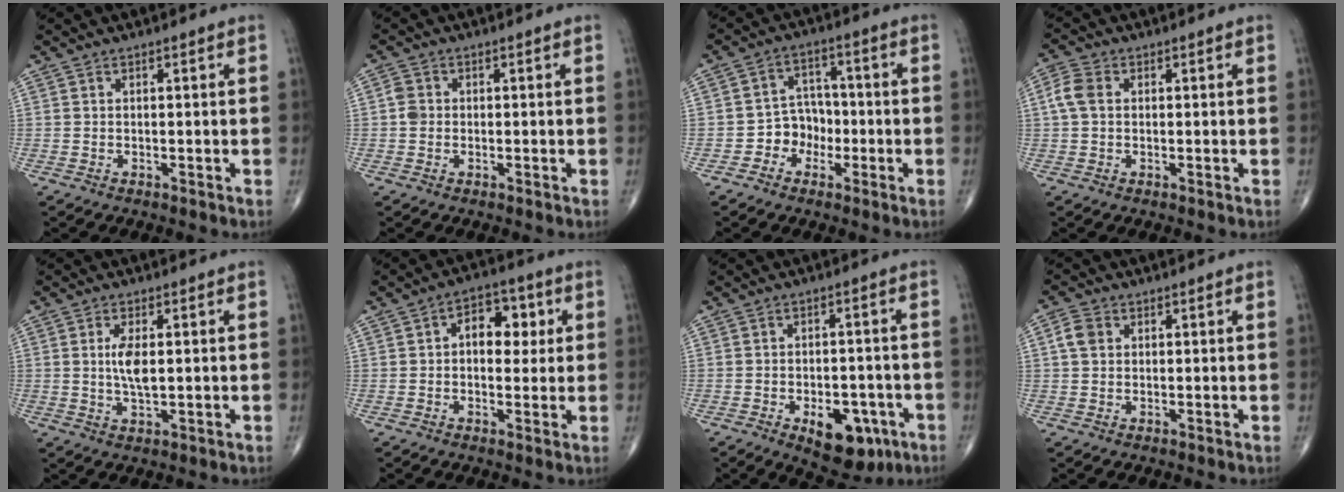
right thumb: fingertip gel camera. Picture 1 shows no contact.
{"total": 2.3, "force": [-0.1, 2.0, 1.1], "torque": [-0.013, 0.005, -0.005]}
{"total": 6.2, "force": [-2.2, 5.2, 2.6], "torque": [-0.006, 0.029, -0.048]}
{"total": 4.2, "force": [0.5, 3.1, 2.8], "torque": [-0.068, 0.013, 0.005]}
{"total": 4.9, "force": [0.5, 1.9, 4.5], "torque": [-0.087, -0.011, 0.010]}
{"total": 8.1, "force": [1.4, 5.3, 5.9], "torque": [-0.045, 0.010, 0.014]}
{"total": 10.9, "force": [-4.9, 6.0, 7.7], "torque": [-0.078, 0.018, -0.059]}
{"total": 3.5, "force": [0.8, 2.8, 1.9], "torque": [-0.035, 0.007, 0.011]}